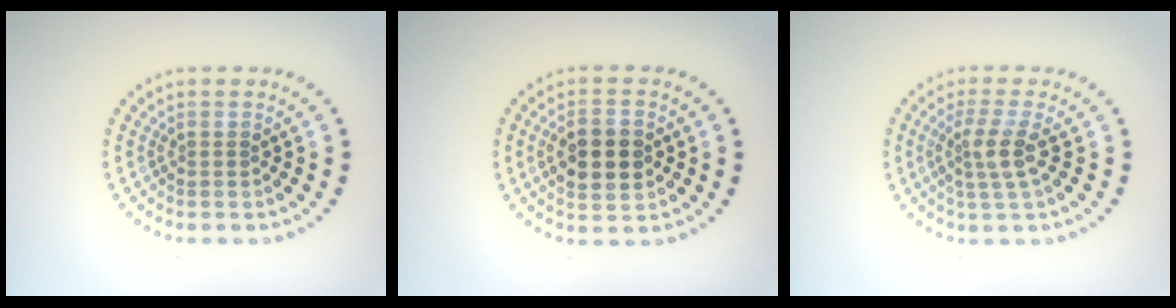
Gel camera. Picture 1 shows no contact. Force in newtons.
{"total": 4.6, "press": 4.6, "slide": 0.2}
{"total": 2.6, "press": 2.1, "slide": 1.5}